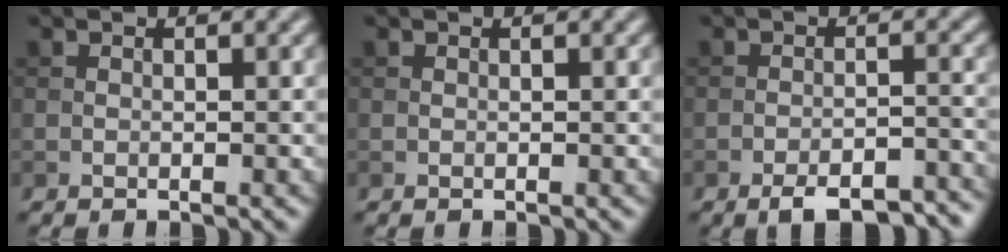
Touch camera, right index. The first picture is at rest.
{"total": 0.0}
{"total": 5.9, "force": [-4.5, 1.7, 3.4], "torque": [-0.053, -0.004, -0.064]}